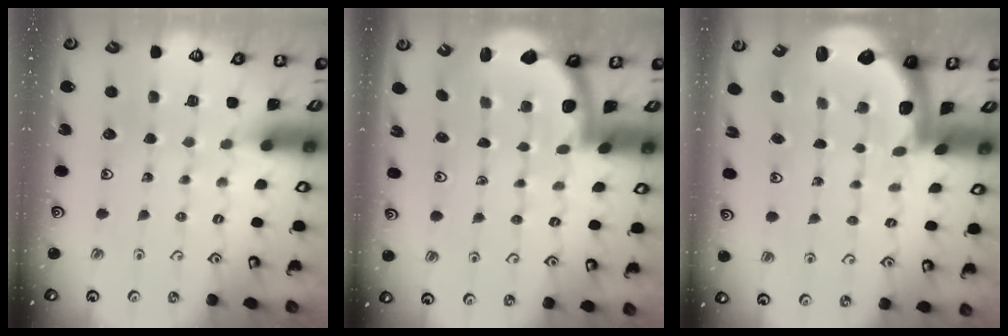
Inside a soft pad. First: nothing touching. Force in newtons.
{"total": 2.5, "press": 2.2, "slide": 1.2}
{"total": 2.9, "press": 2.6, "slide": 1.4}